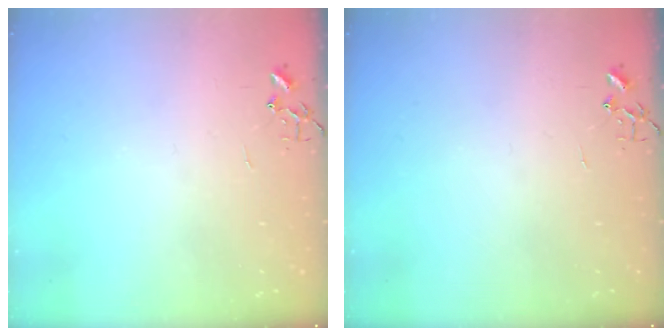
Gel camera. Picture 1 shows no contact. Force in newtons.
{"total": 0.0}